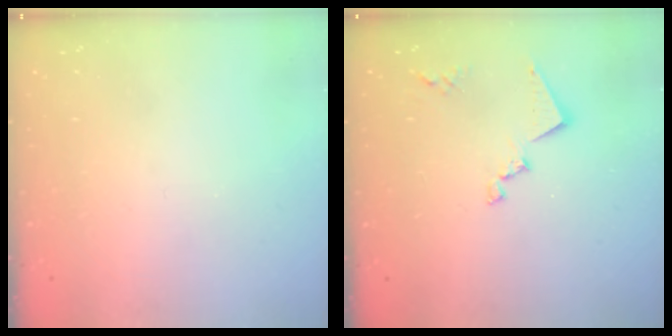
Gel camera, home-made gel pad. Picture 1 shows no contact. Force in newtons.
{"total": 11.4, "press": 11.4, "slide": 0.6}